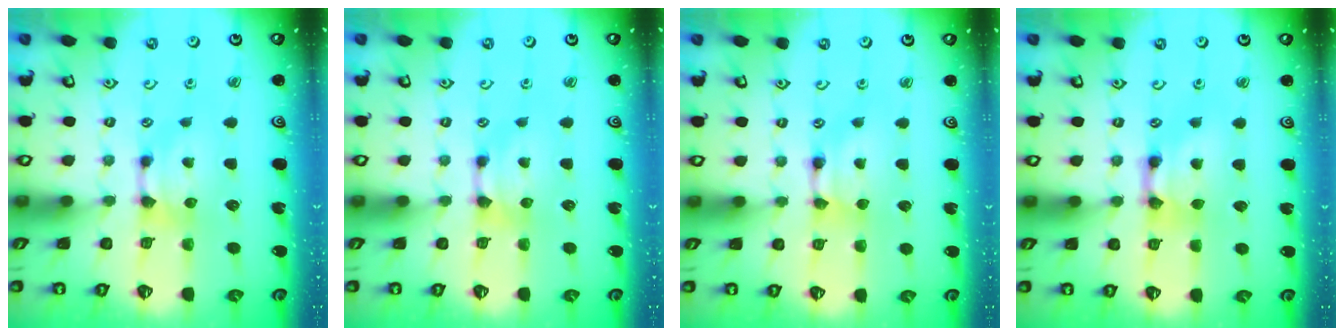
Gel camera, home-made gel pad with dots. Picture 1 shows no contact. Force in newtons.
{"total": 0.0}
{"total": 1.8, "press": 1.7, "slide": 0.1}
{"total": 2.6, "press": 2.6, "slide": 0.2}